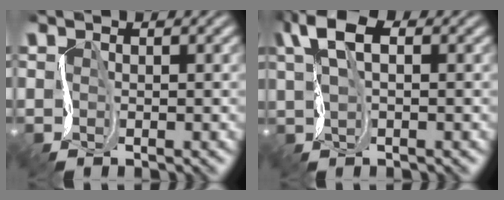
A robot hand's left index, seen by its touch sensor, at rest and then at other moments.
{"total": 5.1, "force": [1.1, 2.8, 4.1], "torque": [-0.097, 0.010, 0.012]}